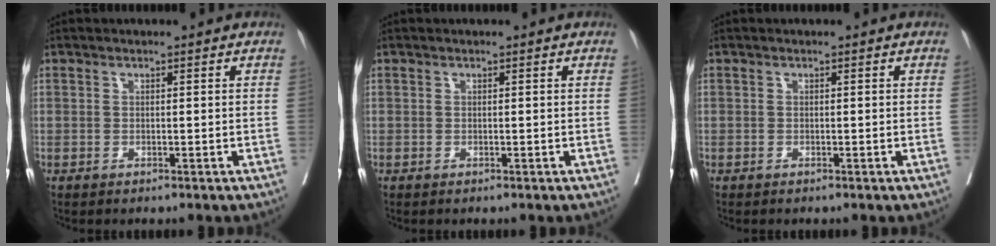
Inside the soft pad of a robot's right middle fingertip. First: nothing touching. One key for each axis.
{"total": 0.0}
{"total": 0.0}